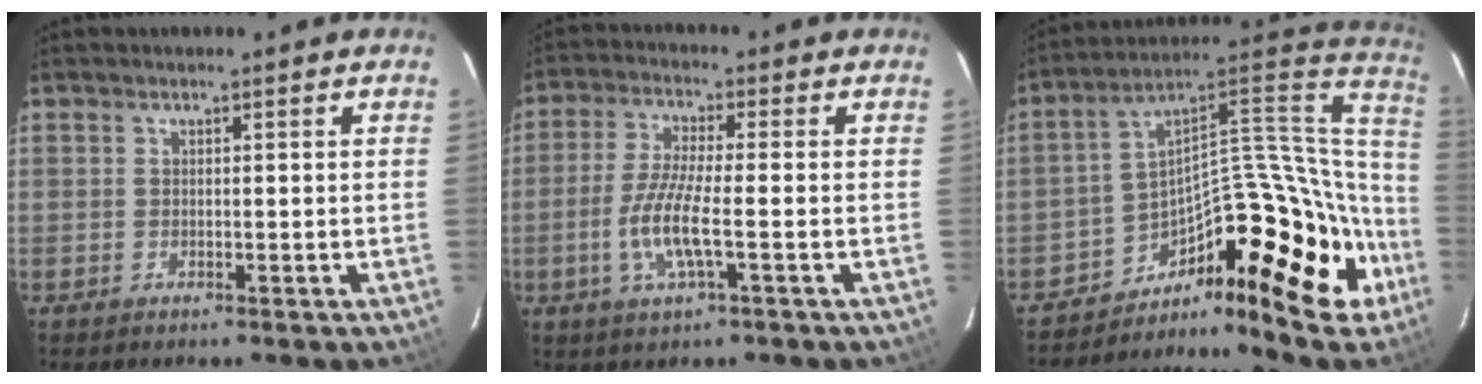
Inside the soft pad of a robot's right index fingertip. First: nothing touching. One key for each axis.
{"total": 8.3, "fx": -2.4, "fy": 1.1, "fz": 7.8, "tx": -0.165, "ty": -0.005, "tz": -0.051}
{"total": 22.3, "fx": -16.6, "fy": 8.7, "fz": 12.0, "tx": -0.135, "ty": 0.037, "tz": -0.275}